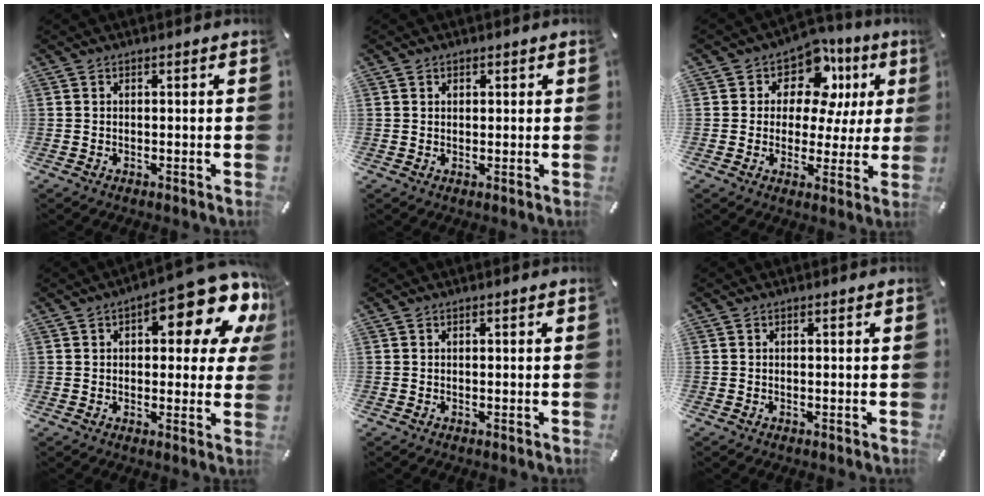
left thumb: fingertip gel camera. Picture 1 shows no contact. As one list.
[{"total": 1.3, "force": [0.5, 1.1, 0.2], "torque": [0.004, 0.000, 0.006]}, {"total": 11.5, "force": [5.8, 7.9, 6.0], "torque": [-0.086, -0.045, 0.103]}, {"total": 16.3, "force": [7.7, 6.6, 12.7], "torque": [-0.159, -0.053, 0.123]}, {"total": 0.0}, {"total": 0.0}]